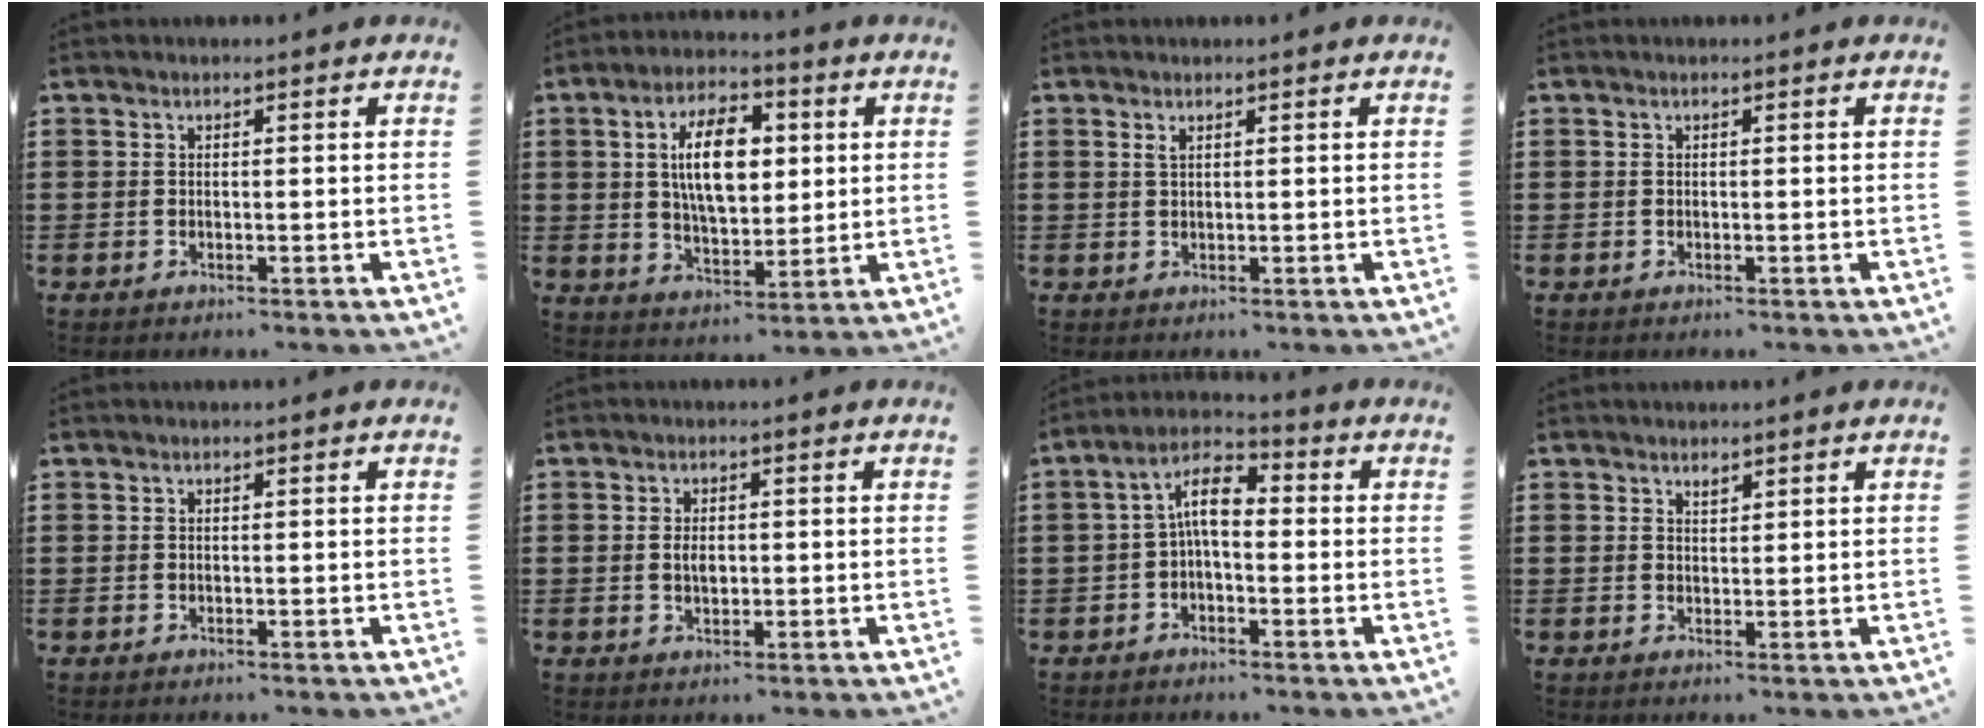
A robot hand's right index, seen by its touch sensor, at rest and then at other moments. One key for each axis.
{"total": 10.4, "fx": 2.3, "fy": 4.9, "fz": 8.8, "tx": -0.154, "ty": 0.007, "tz": 0.035}
{"total": 1.0, "fx": 0.6, "fy": 0.4, "fz": 0.7, "tx": -0.016, "ty": 0.003, "tz": 0.010}
{"total": 0.0}
{"total": 0.0}
{"total": 2.3, "fx": -0.1, "fy": 1.4, "fz": 1.9, "tx": -0.030, "ty": 0.004, "tz": -0.004}
{"total": 6.7, "fx": 0.0, "fy": 2.8, "fz": 6.1, "tx": -0.131, "ty": 0.010, "tz": -0.006}
{"total": 1.0, "fx": 0.9, "fy": 0.3, "fz": 0.3, "tx": -0.009, "ty": -0.002, "tz": 0.018}